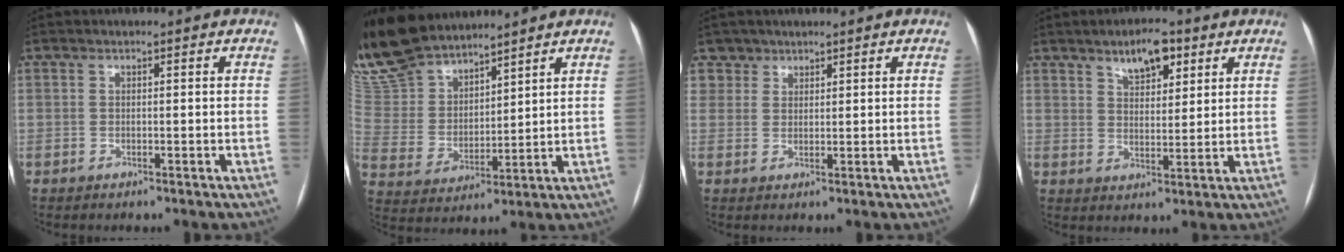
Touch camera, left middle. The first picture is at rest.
{"total": 13.7, "force": [13.1, 2.3, 3.4], "torque": [-0.096, 0.005, 0.277]}
{"total": 2.8, "force": [1.9, 1.9, -0.7], "torque": [0.024, 0.003, 0.031]}
{"total": 6.4, "force": [4.0, 2.7, 4.2], "torque": [-0.067, 0.007, 0.065]}